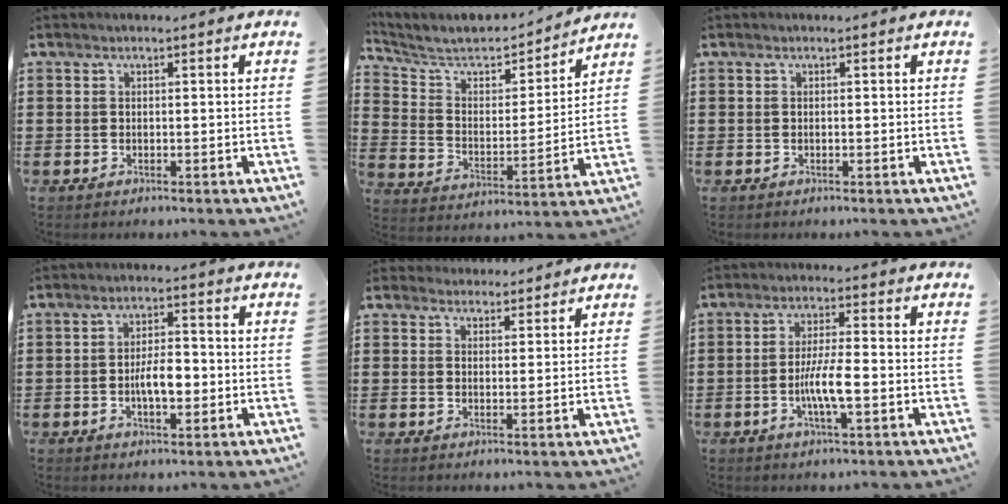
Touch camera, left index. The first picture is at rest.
{"total": 6.3, "force": [5.4, 2.4, 2.3], "torque": [-0.077, -0.035, 0.088]}
{"total": 0.0}
{"total": 5.3, "force": [-1.0, 2.2, 4.7], "torque": [-0.083, 0.001, -0.023]}
{"total": 2.9, "force": [2.7, 1.1, 0.0], "torque": [-0.009, -0.001, 0.053]}
{"total": 6.3, "force": [-1.6, 1.2, 6.0], "torque": [-0.115, 0.000, -0.032]}